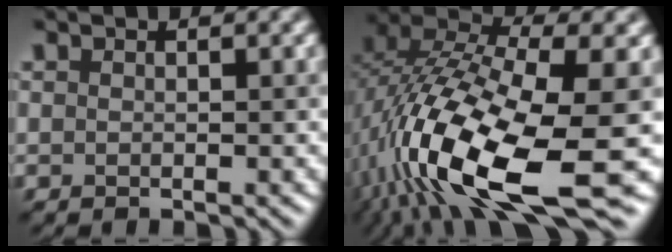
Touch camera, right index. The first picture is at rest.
{"total": 16.1, "force": [-5.5, 5.9, 13.9], "torque": [-0.282, -0.009, -0.100]}